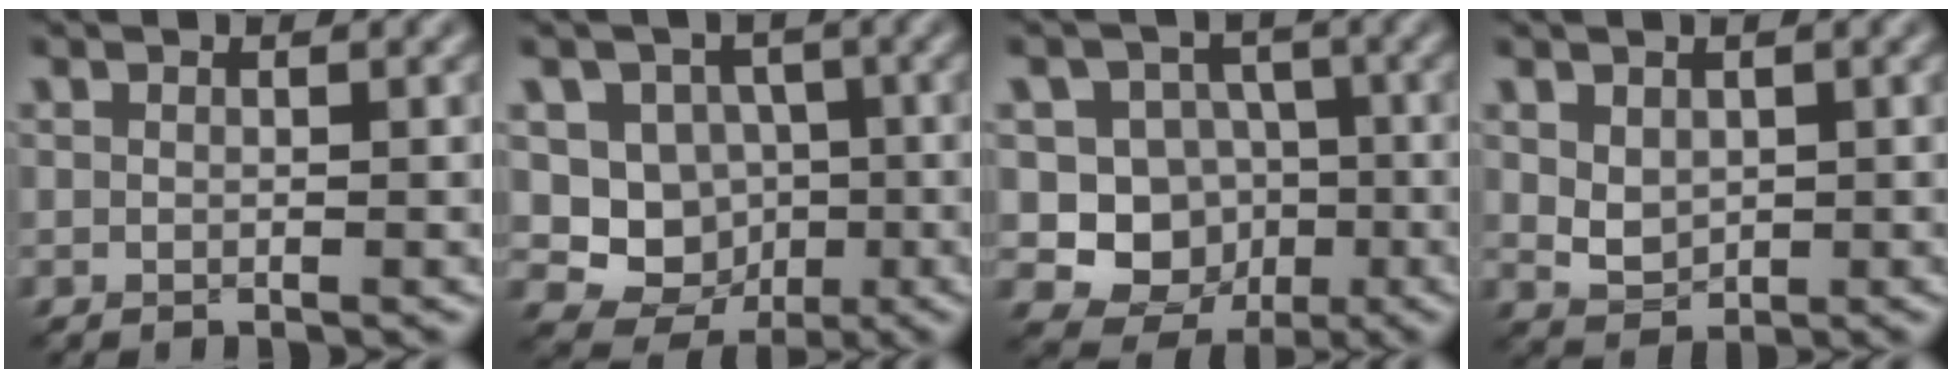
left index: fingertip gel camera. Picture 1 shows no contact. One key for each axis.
{"total": 6.9, "fx": -0.5, "fy": 6.2, "fz": 2.9, "tx": -0.031, "ty": -0.012, "tz": -0.030}
{"total": 7.5, "fx": -1.2, "fy": 6.9, "fz": 2.7, "tx": -0.032, "ty": 0.005, "tz": -0.042}
{"total": 2.2, "fx": 0.4, "fy": 1.6, "fz": 1.4, "tx": -0.032, "ty": -0.004, "tz": 0.013}